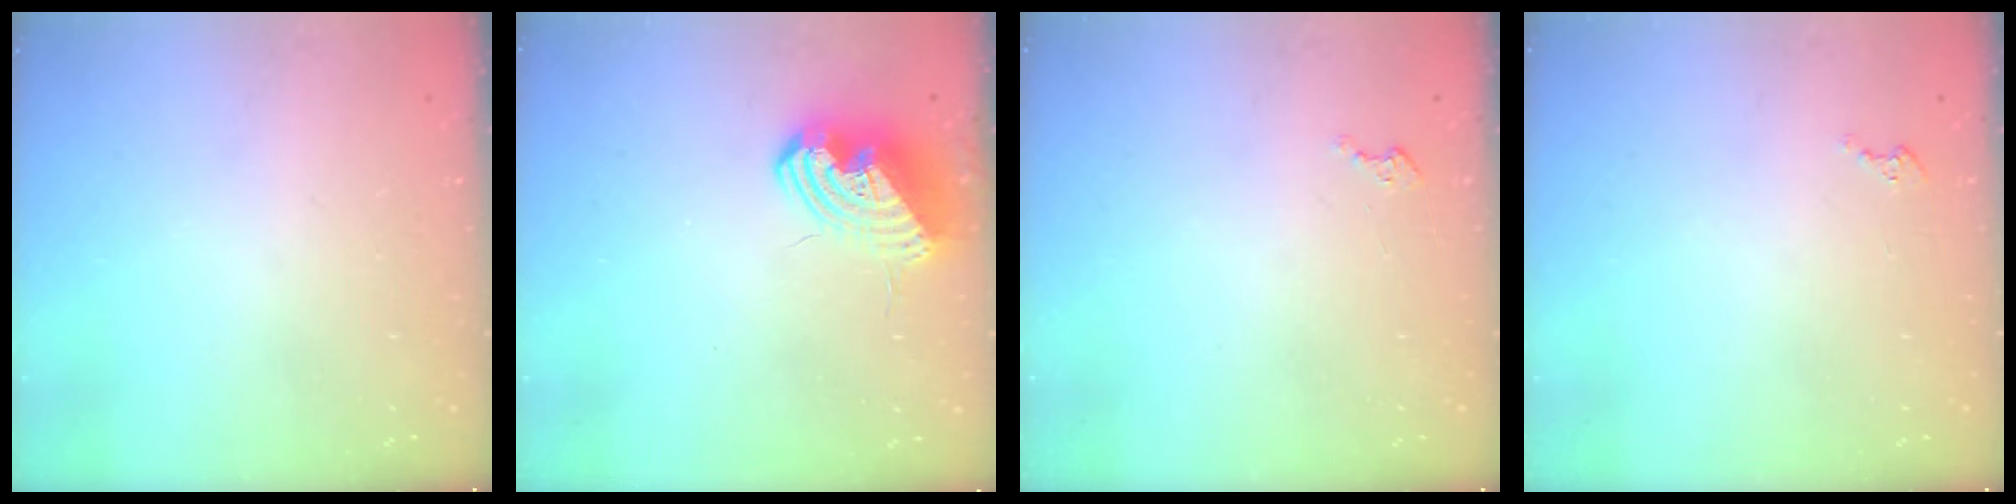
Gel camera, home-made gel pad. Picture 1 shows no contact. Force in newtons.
{"total": 10.9, "press": 10.7, "slide": 1.9}
{"total": 1.6, "press": 1.5, "slide": 0.2}
{"total": 1.6, "press": 1.6, "slide": 0.2}